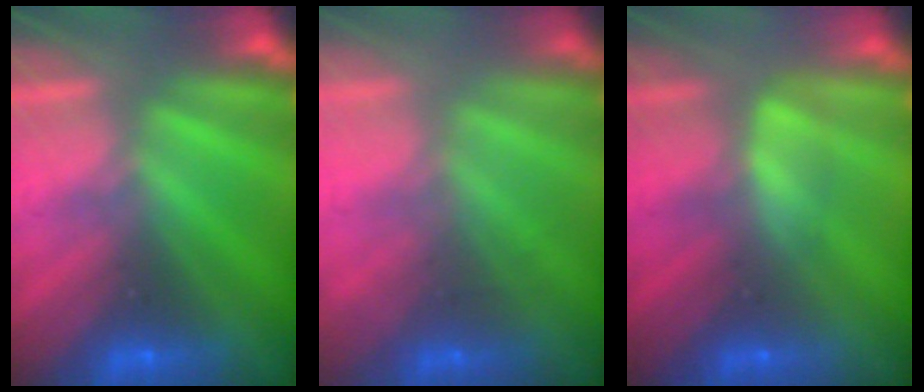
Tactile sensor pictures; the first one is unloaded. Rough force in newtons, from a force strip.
{"total": 1.6}
{"total": 2.4}